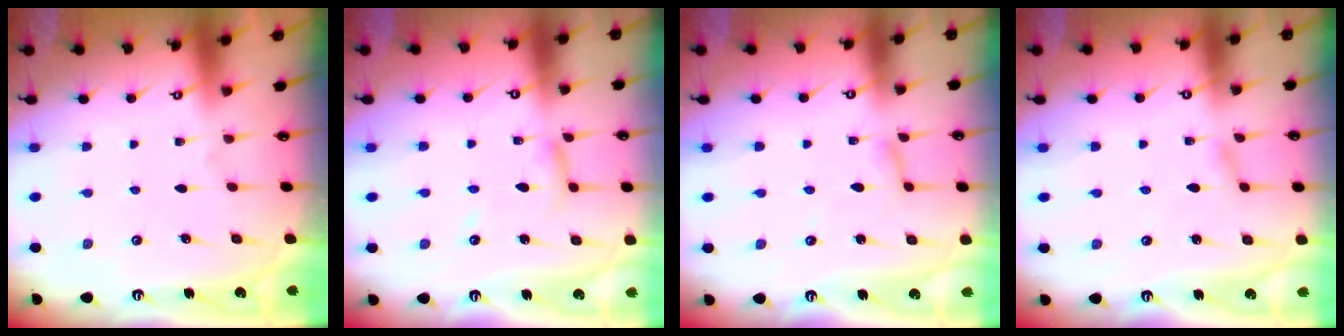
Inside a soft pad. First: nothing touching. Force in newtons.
{"total": 5.0, "press": 5.0, "slide": 0.4}
{"total": 2.8, "press": 2.7, "slide": 0.3}
{"total": 2.2, "press": 2.2, "slide": 0.2}